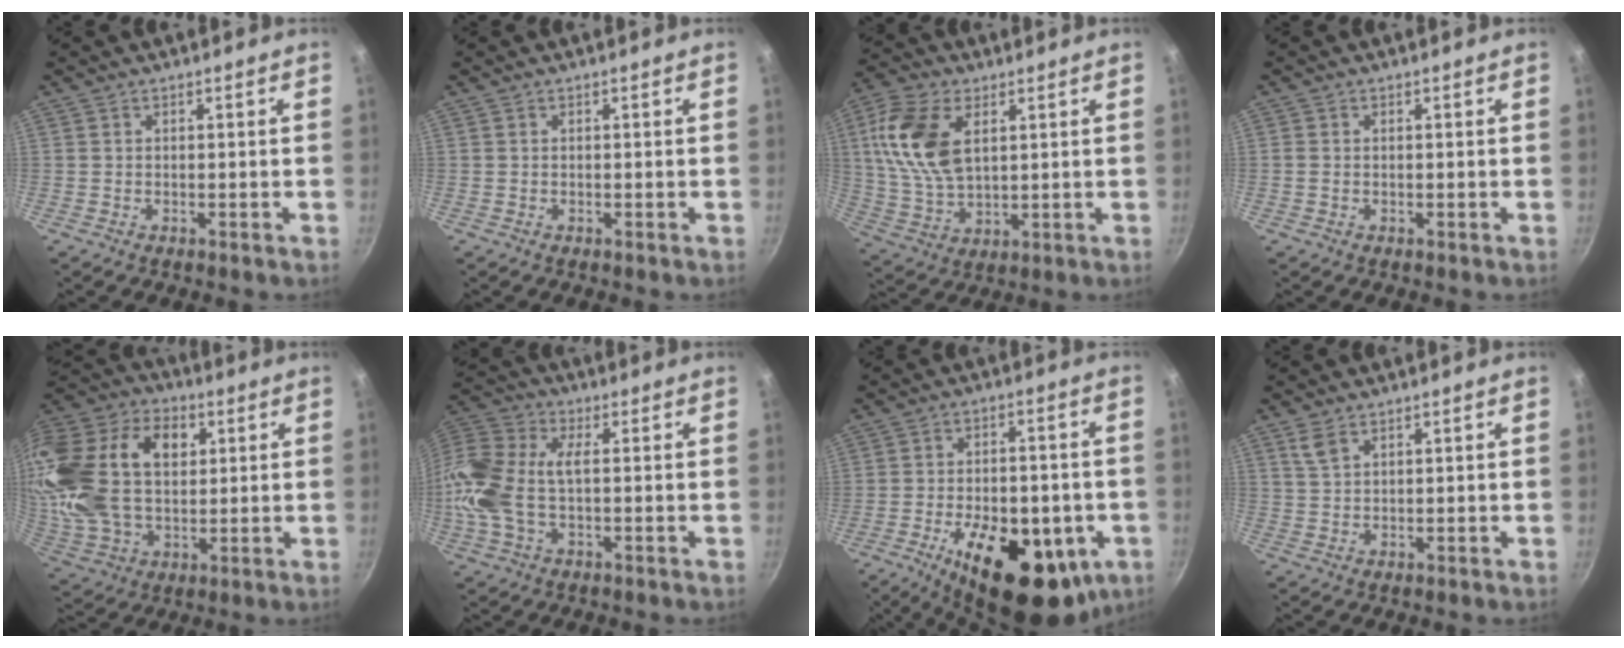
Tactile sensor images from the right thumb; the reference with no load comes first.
{"total": 0.0}
{"total": 15.1, "force": [4.3, 8.8, 11.4], "torque": [-0.216, -0.009, 0.085]}
{"total": 1.0, "force": [-0.1, 0.8, 0.5], "torque": [-0.010, 0.003, -0.003]}
{"total": 28.2, "force": [6.1, 18.5, 20.4], "torque": [-0.405, 0.012, 0.104]}
{"total": 15.5, "force": [-0.4, 8.6, 13.0], "torque": [-0.277, 0.023, -0.028]}
{"total": 22.7, "force": [-8.0, 11.3, 18.0], "torque": [-0.244, 0.010, -0.104]}
{"total": 3.0, "force": [1.8, 1.6, 1.8], "torque": [-0.031, -0.006, 0.038]}